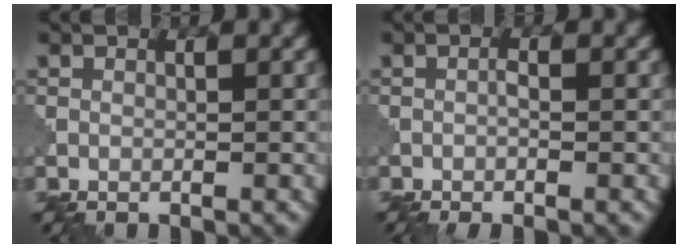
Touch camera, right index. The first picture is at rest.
{"total": 1.3, "force": [-0.5, 0.2, 1.1], "torque": [-0.021, 0.000, -0.011]}